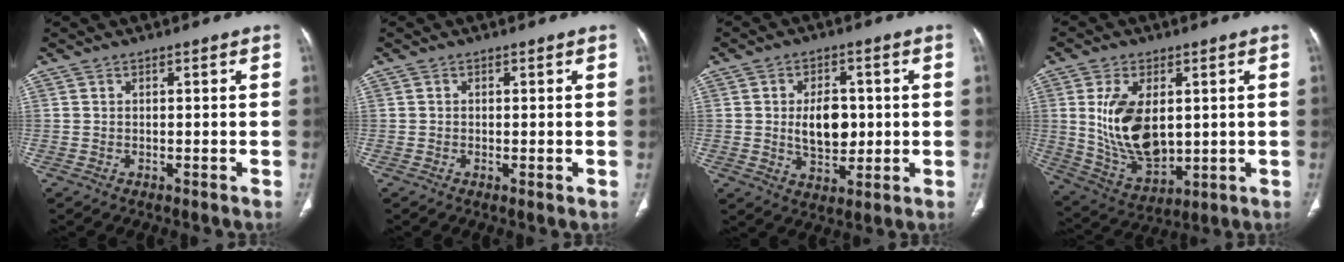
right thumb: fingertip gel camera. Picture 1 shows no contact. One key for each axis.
{"total": 0.7, "fx": -0.2, "fy": 0.2, "fz": 0.7, "tx": -0.017, "ty": -0.004, "tz": -0.004}
{"total": 8.9, "fx": 0.3, "fy": 5.7, "fz": 6.8, "tx": -0.085, "ty": -0.004, "tz": 0.012}
{"total": 14.7, "fx": 1.9, "fy": 8.5, "fz": 11.9, "tx": -0.205, "ty": -0.016, "tz": 0.053}